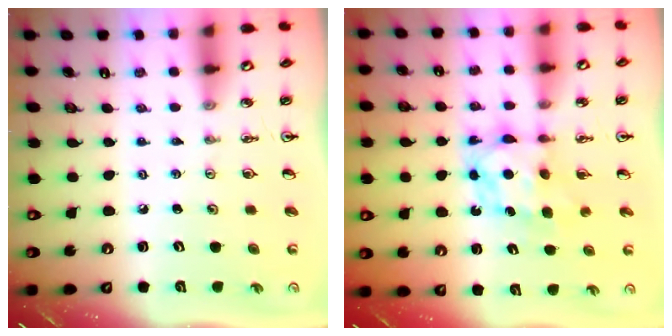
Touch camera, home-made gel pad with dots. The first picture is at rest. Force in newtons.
{"total": 6.5, "press": 6.5, "slide": 0.3}